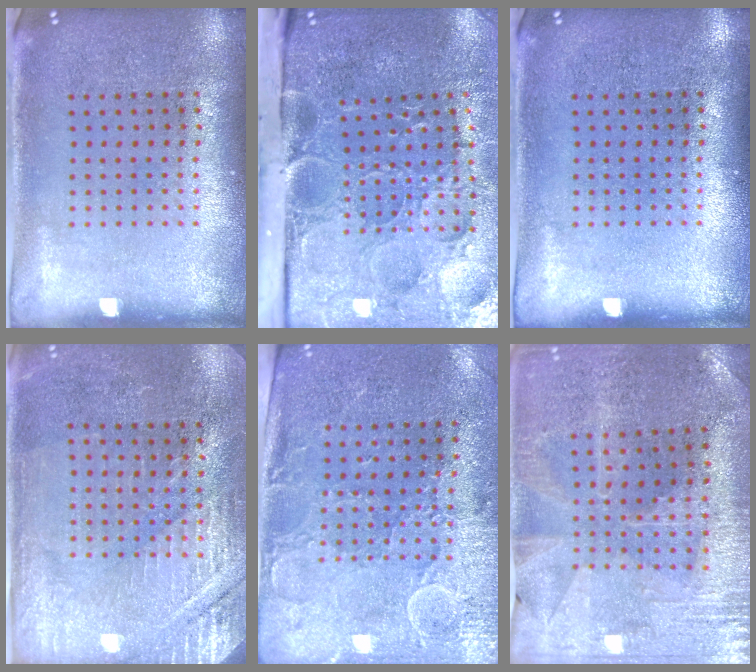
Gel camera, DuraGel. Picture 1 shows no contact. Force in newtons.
{"total": 5.5, "press": 4.2, "slide": 3.5}
{"total": 0.0}
{"total": 2.9, "press": 2.8, "slide": 0.5}
{"total": 3.0, "press": 2.6, "slide": 1.5}
{"total": 1.0, "press": 1.0, "slide": 0.3}